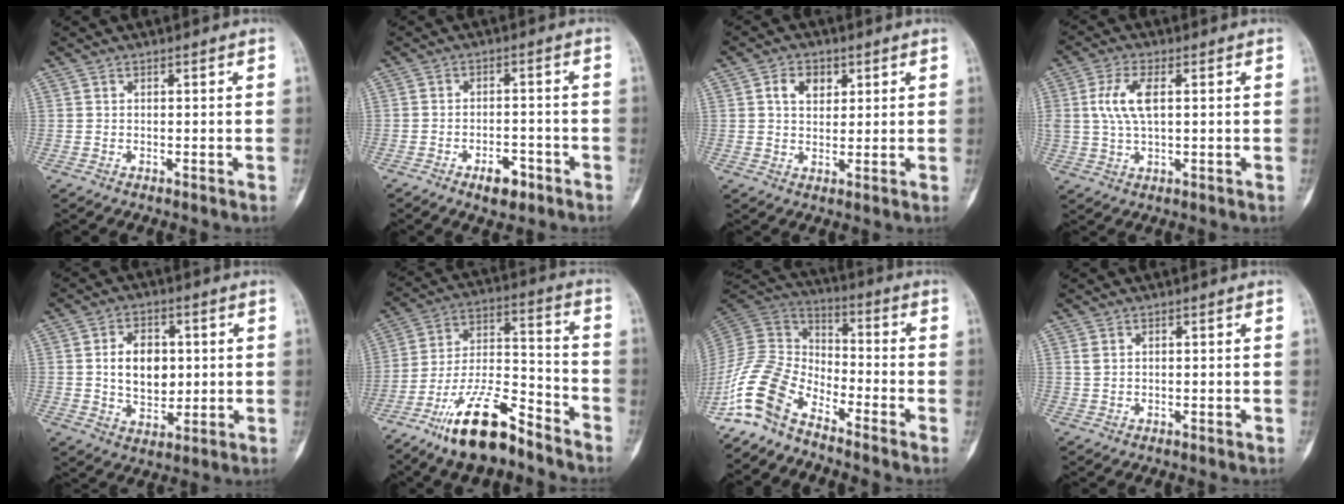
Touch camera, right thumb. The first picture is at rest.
{"total": 4.9, "force": [-3.0, 2.3, 3.1], "torque": [-0.036, 0.019, -0.044]}
{"total": 5.0, "force": [1.9, 3.6, 3.0], "torque": [-0.033, -0.002, 0.030]}
{"total": 7.1, "force": [1.4, 3.3, 6.2], "torque": [-0.136, 0.003, 0.027]}
{"total": 9.7, "force": [1.2, 6.7, 6.9], "torque": [-0.081, -0.007, 0.024]}
{"total": 16.5, "force": [-11.8, 5.2, 10.4], "torque": [-0.183, 0.082, -0.214]}
{"total": 12.2, "force": [-8.9, 5.7, 6.1], "torque": [-0.122, 0.081, -0.190]}
{"total": 1.4, "force": [0.6, 0.9, 0.8], "torque": [-0.015, 0.002, 0.015]}